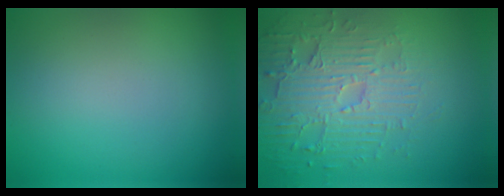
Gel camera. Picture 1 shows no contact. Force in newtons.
{"total": 4.9, "press": 4.3, "slide": 2.2}